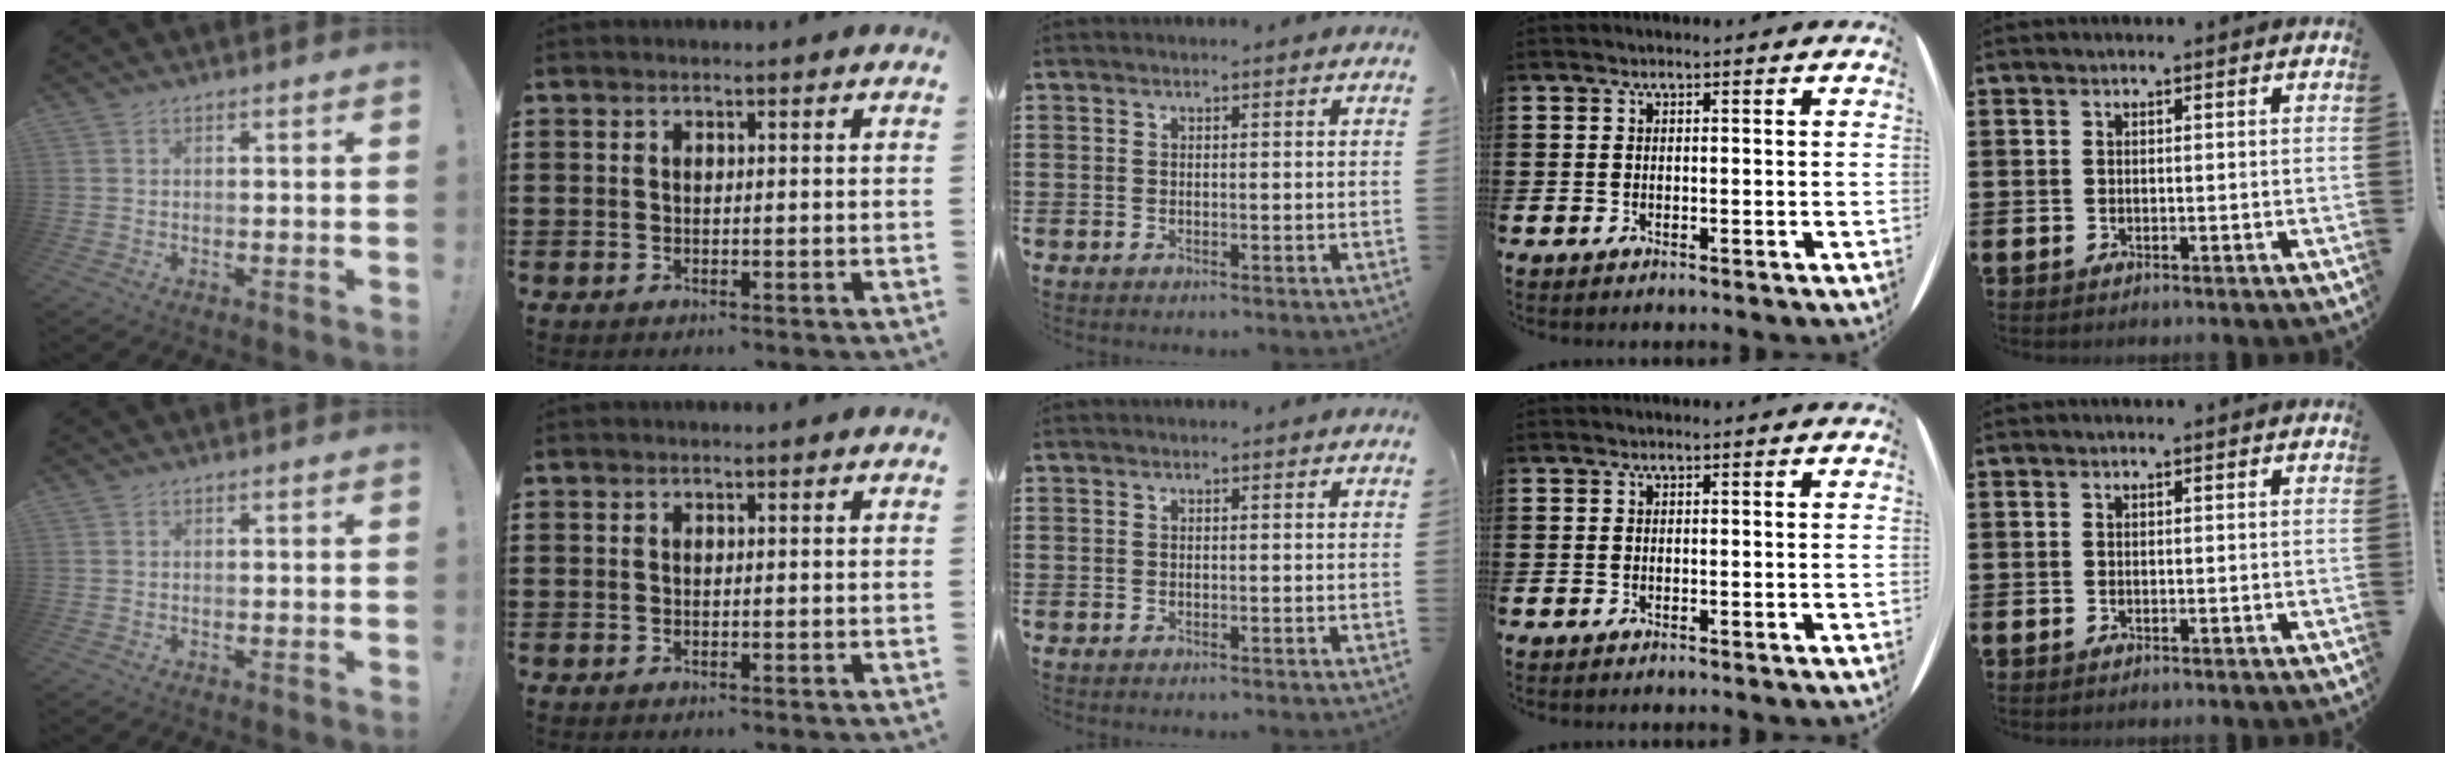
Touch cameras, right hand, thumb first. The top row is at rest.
{}